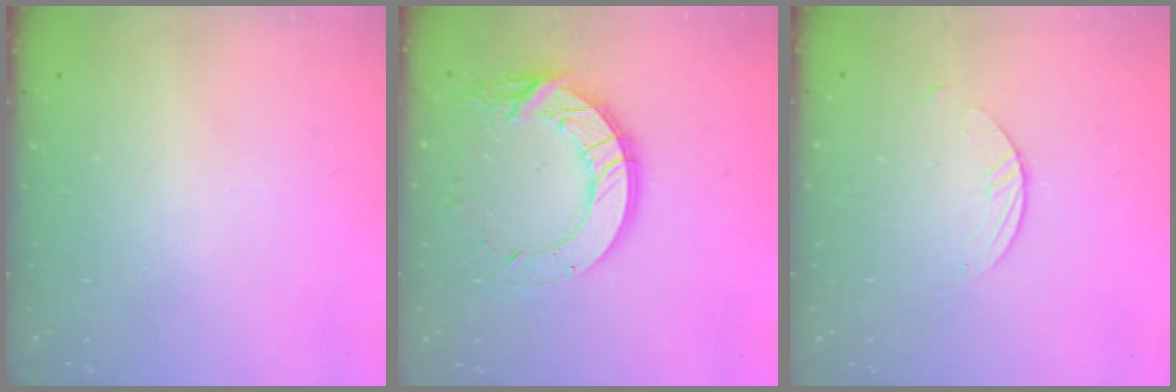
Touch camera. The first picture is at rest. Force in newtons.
{"total": 14.2, "press": 14.2, "slide": 1.6}
{"total": 1.5, "press": 1.5, "slide": 0.1}